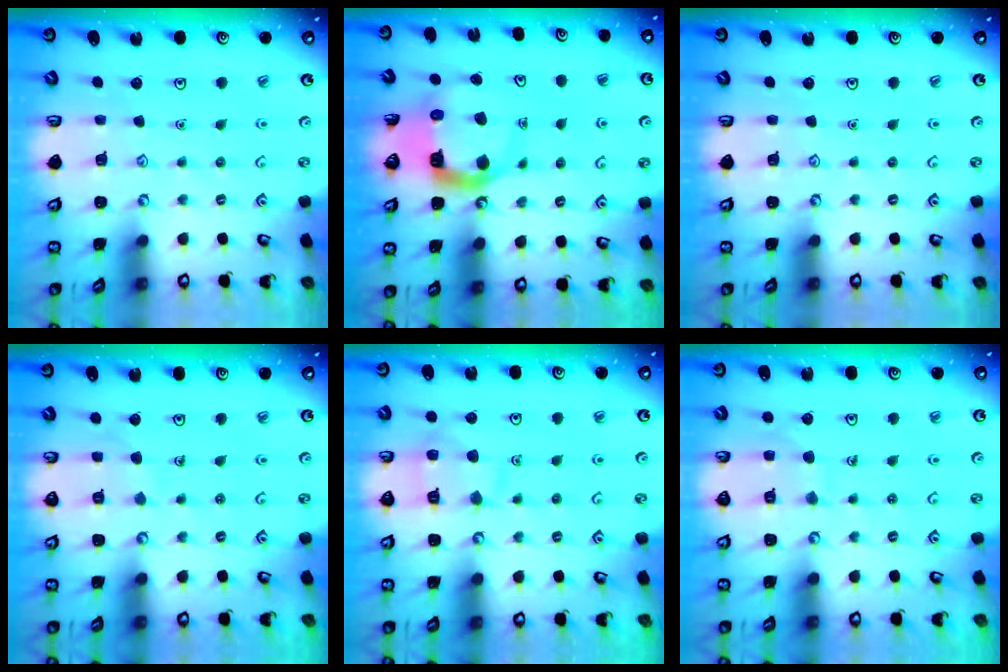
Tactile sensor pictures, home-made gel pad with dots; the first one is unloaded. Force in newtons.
{"total": 8.0, "press": 7.9, "slide": 1.1}
{"total": 0.0}
{"total": 4.0, "press": 4.0, "slide": 0.3}
{"total": 10.7, "press": 10.6, "slide": 1.1}
{"total": 6.7, "press": 6.7, "slide": 0.4}